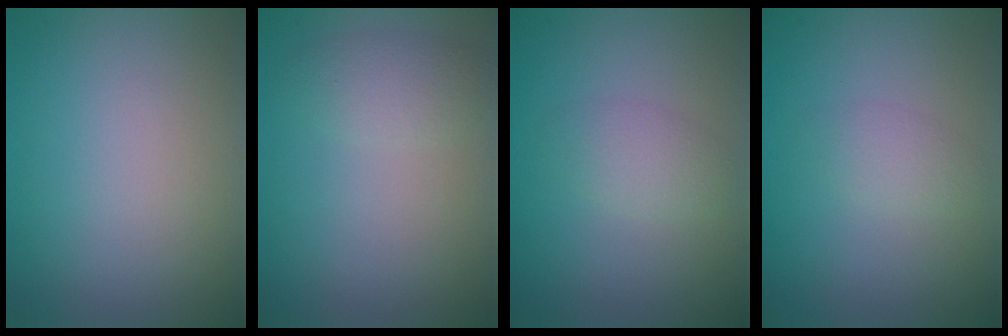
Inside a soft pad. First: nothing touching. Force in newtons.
{"total": 2.1, "press": 2.1, "slide": 0.2}
{"total": 1.9, "press": 1.9, "slide": 0.0}
{"total": 1.4, "press": 1.4, "slide": 0.0}